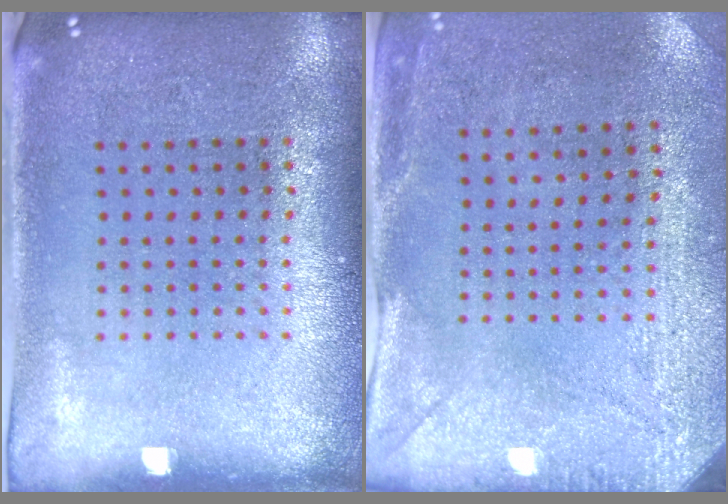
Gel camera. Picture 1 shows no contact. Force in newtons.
{"total": 3.0, "press": 2.3, "slide": 1.9}